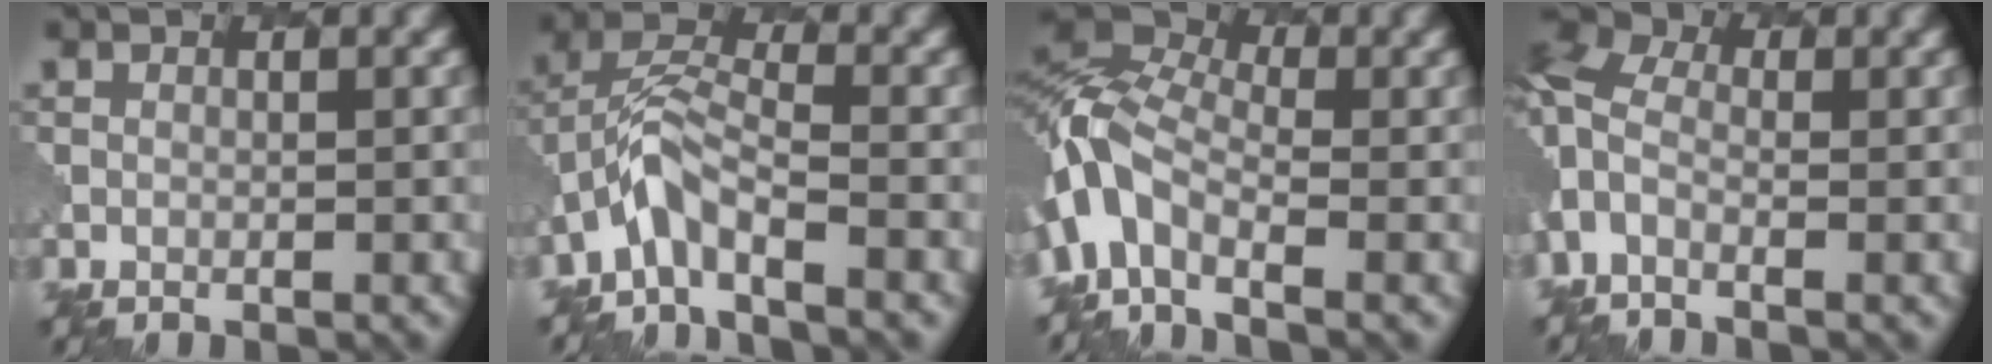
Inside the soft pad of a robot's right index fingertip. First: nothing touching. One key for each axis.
{"total": 3.7, "fx": -2.5, "fy": 1.1, "fz": 2.5, "tx": -0.049, "ty": 0.011, "tz": -0.058}
{"total": 6.8, "fx": -3.0, "fy": 3.8, "fz": 4.7, "tx": -0.099, "ty": 0.008, "tz": -0.083}
{"total": 6.2, "fx": -1.1, "fy": 3.5, "fz": 5.0, "tx": -0.131, "ty": 0.002, "tz": -0.029}